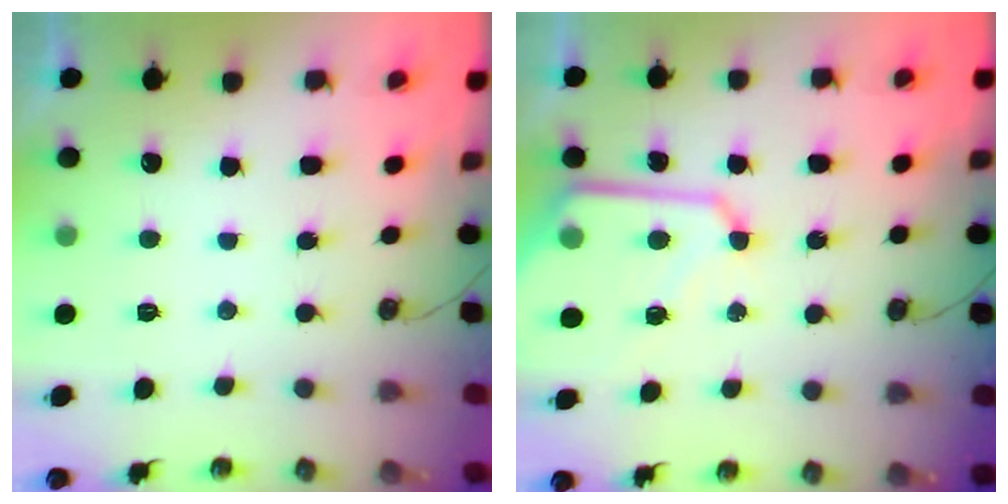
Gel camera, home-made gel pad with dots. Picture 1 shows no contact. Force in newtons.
{"total": 12.0, "press": 11.9, "slide": 1.1}